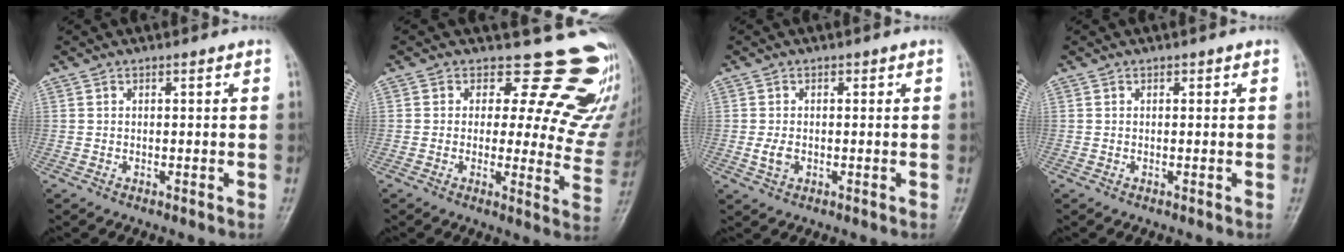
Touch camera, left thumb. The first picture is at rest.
{"total": 18.3, "force": [14.8, 8.0, 7.4], "torque": [-0.031, -0.109, 0.143]}
{"total": 2.5, "force": [-0.4, 1.9, 1.7], "torque": [-0.028, -0.001, -0.008]}
{"total": 0.0}